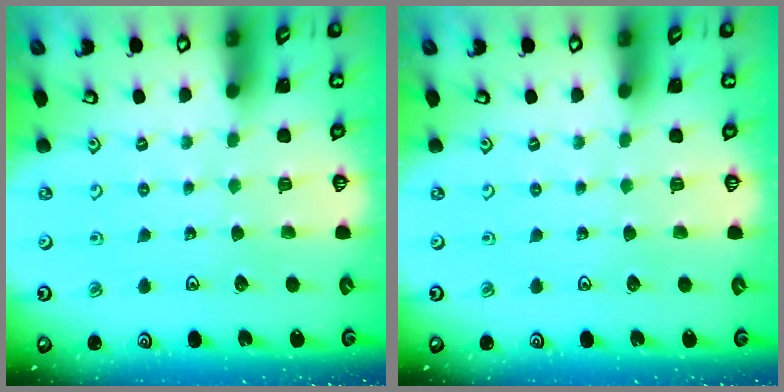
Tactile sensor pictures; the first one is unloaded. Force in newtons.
{"total": 0.0}